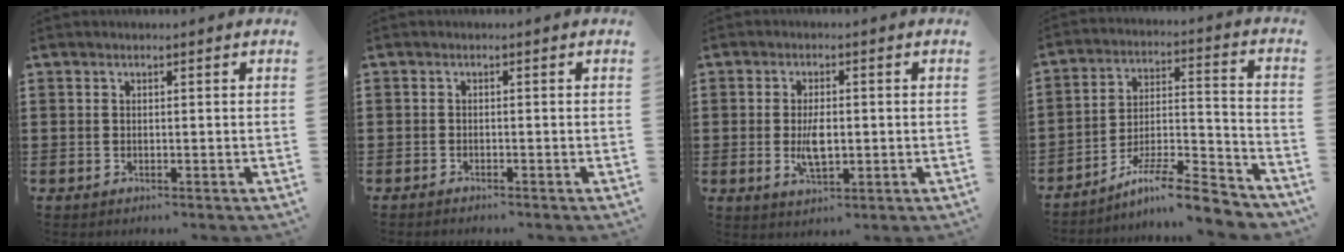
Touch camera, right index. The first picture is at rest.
{"total": 0.7, "force": [-0.7, 0.0, -0.1], "torque": [0.000, 0.001, -0.015]}
{"total": 4.5, "force": [-0.5, 2.1, 4.0], "torque": [-0.071, -0.002, -0.012]}
{"total": 9.9, "force": [-8.2, 1.2, 5.4], "torque": [-0.077, 0.017, -0.154]}